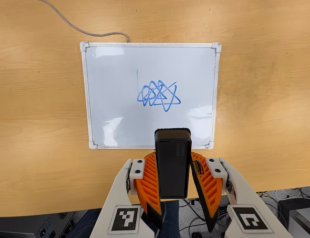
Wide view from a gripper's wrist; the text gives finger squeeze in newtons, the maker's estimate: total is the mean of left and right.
{"total": 5.3, "left": 4.8, "right": 5.8}